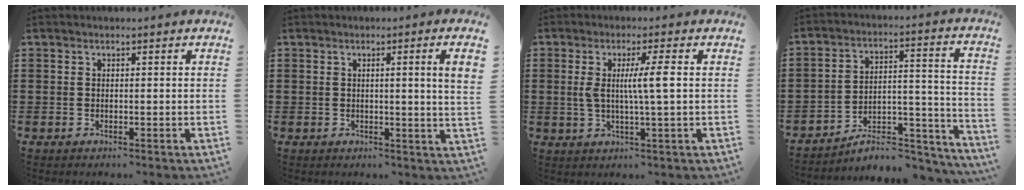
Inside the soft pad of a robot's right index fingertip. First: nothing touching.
{"total": 3.3, "force": [0.9, -0.6, 3.1], "torque": [-0.056, -0.007, 0.012]}
{"total": 5.7, "force": [0.6, 0.1, 5.7], "torque": [-0.107, -0.006, 0.005]}
{"total": 6.3, "force": [-5.4, 2.0, 2.7], "torque": [-0.040, 0.003, -0.102]}